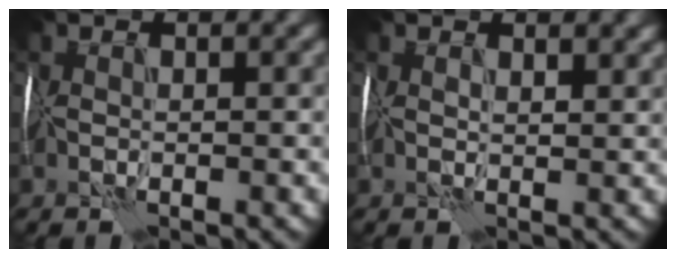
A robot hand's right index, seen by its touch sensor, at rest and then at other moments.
{"total": 1.9, "force": [1.2, 0.9, 1.3], "torque": [-0.017, 0.002, 0.020]}